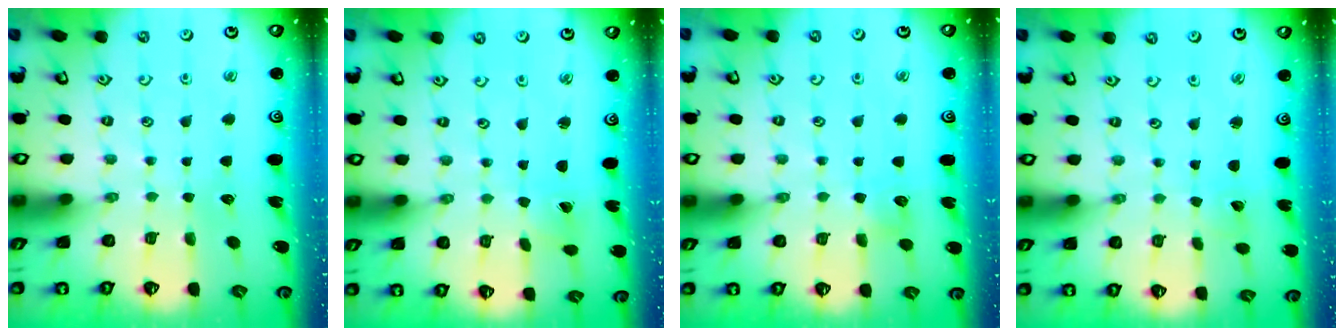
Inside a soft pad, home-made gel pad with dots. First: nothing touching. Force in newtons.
{"total": 1.4, "press": 1.4, "slide": 0.1}
{"total": 5.2, "press": 5.2, "slide": 0.6}
{"total": 1.5, "press": 1.5, "slide": 0.0}